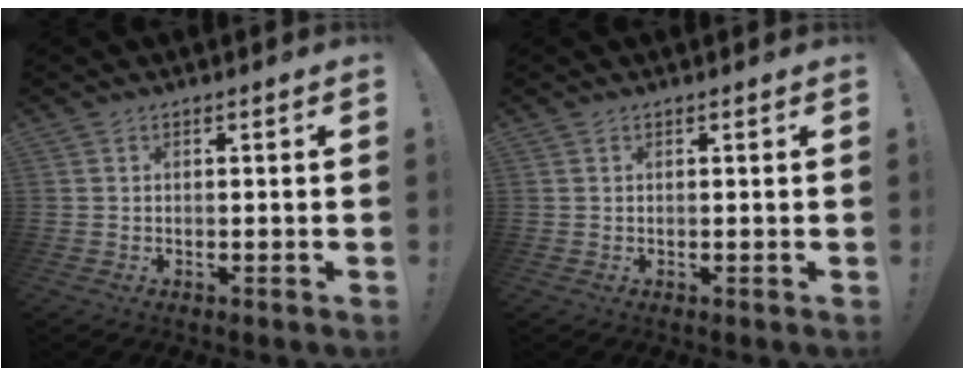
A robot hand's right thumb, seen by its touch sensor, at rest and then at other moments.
{"total": 0.0}